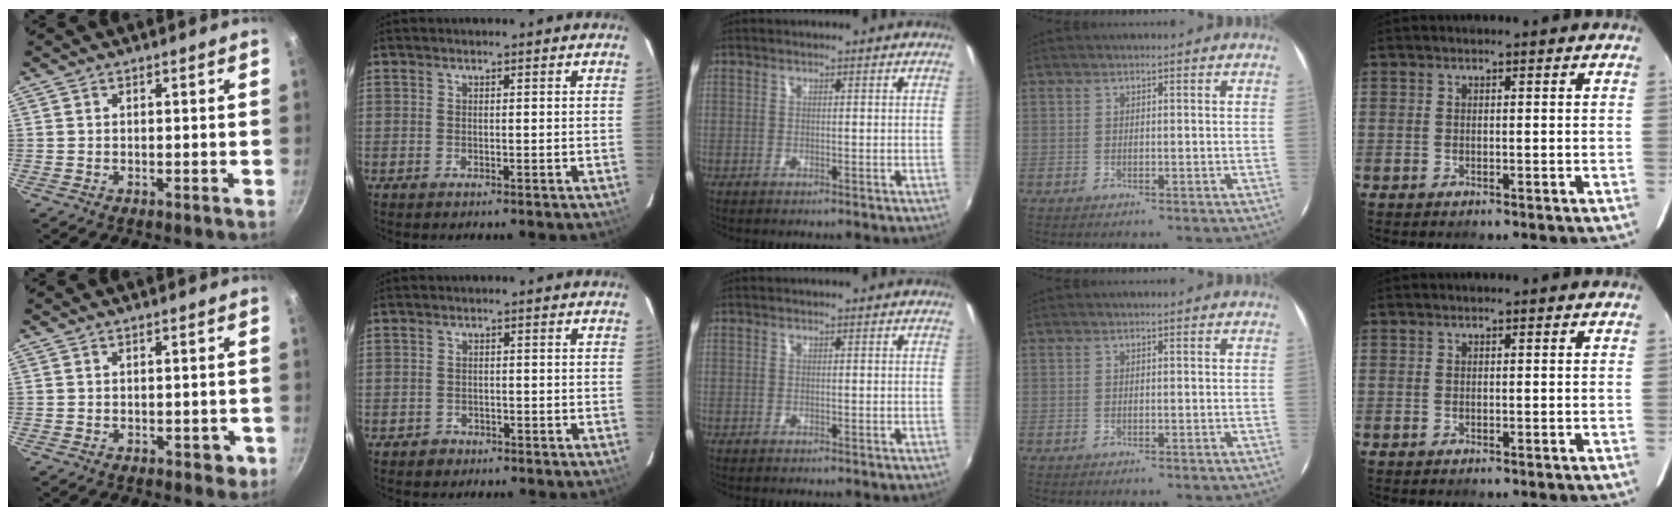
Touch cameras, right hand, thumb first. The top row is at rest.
{"thumb": {"total": 2.3, "force": [-0.5, 1.6, 1.6], "torque": [0.003, 0.011, -0.001]}, "index": {"total": 2.0, "force": [-1.2, 1.6, 0.1], "torque": [-0.006, 0.005, -0.016]}}